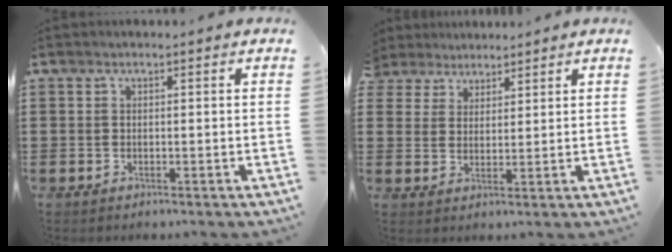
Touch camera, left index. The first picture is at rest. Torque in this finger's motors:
{"motor_torque": [2.14, 0.00, 1.05, 0.21]}